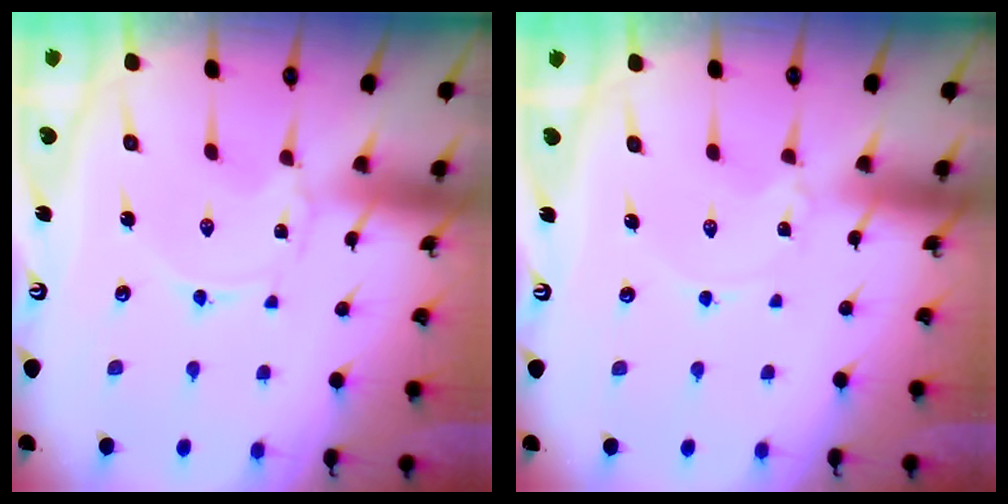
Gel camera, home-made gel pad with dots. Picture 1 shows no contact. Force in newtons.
{"total": 1.1, "press": 1.1, "slide": 0.1}